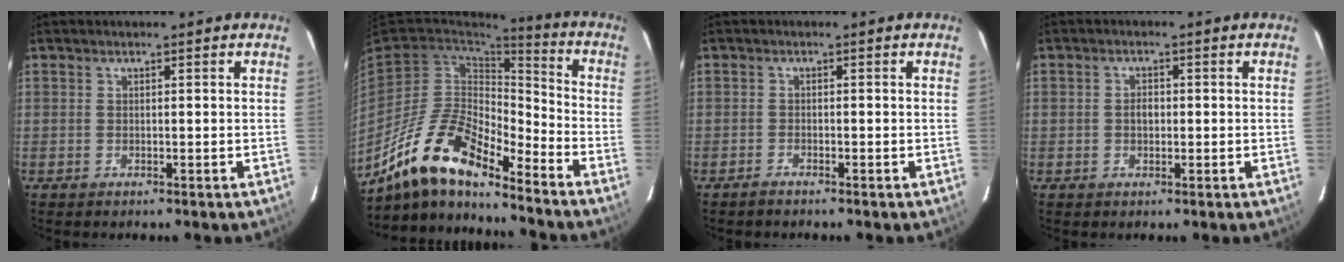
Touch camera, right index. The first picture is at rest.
{"total": 16.8, "force": [-12.6, 4.8, 10.0], "torque": [-0.193, -0.012, -0.241]}
{"total": 1.1, "force": [-1.1, 0.1, 0.3], "torque": [-0.016, 0.000, -0.023]}
{"total": 2.0, "force": [-0.2, 1.5, 1.3], "torque": [-0.023, 0.005, -0.004]}